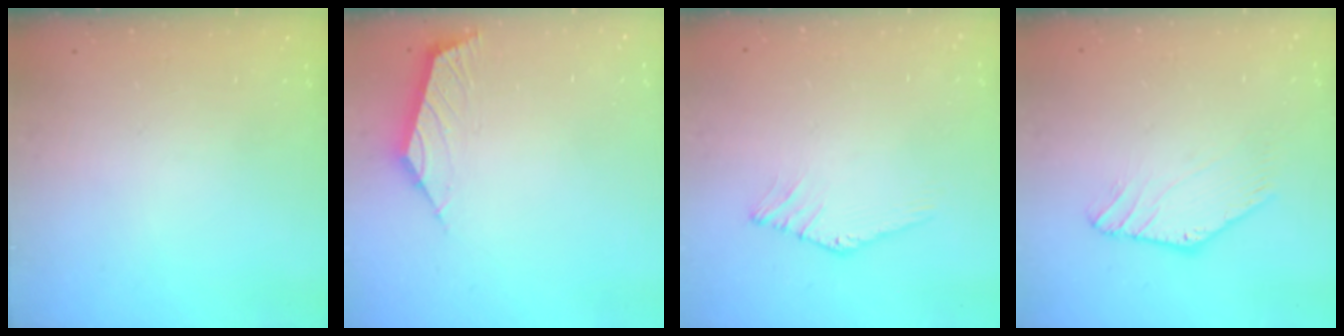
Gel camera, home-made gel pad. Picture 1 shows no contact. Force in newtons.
{"total": 2.8, "press": 2.7, "slide": 0.7}
{"total": 0.0}
{"total": 1.0, "press": 1.0, "slide": 0.0}